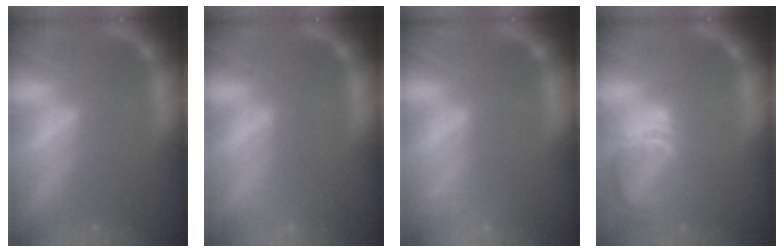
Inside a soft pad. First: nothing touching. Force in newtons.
{"total": 3.0}
{"total": 5.5}
{"total": 7.5}